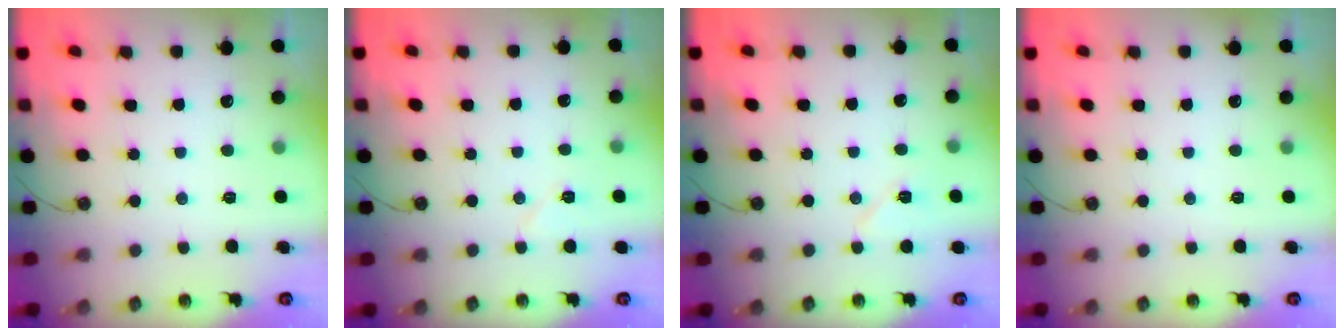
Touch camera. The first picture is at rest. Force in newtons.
{"total": 5.7, "press": 5.6, "slide": 1.3}
{"total": 7.5, "press": 4.2, "slide": 6.2}
{"total": 0.0}